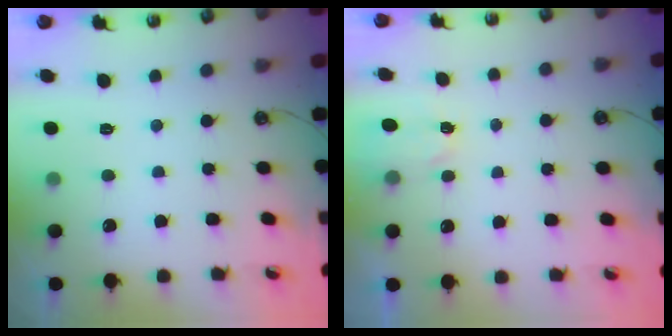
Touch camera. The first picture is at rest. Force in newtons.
{"total": 2.2, "press": 2.2, "slide": 0.4}